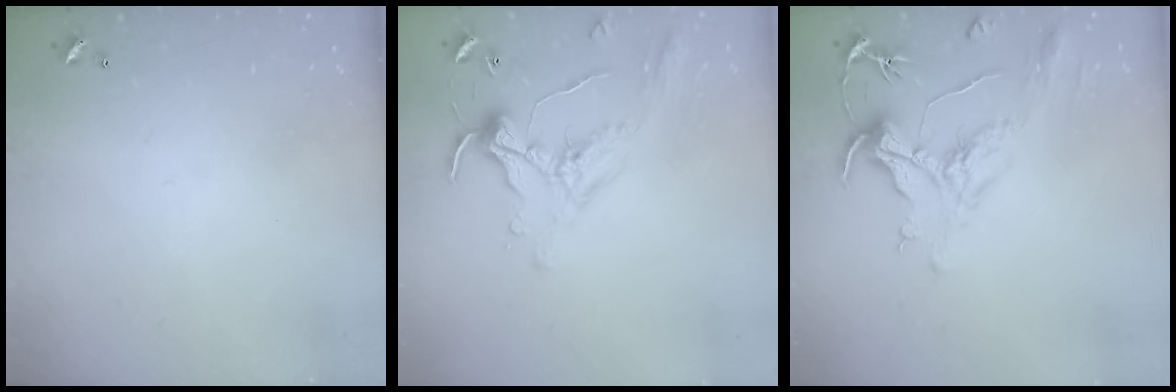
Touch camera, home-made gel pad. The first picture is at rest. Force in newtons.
{"total": 0.7, "press": 0.5, "slide": 0.4}
{"total": 2.1, "press": 1.6, "slide": 1.3}